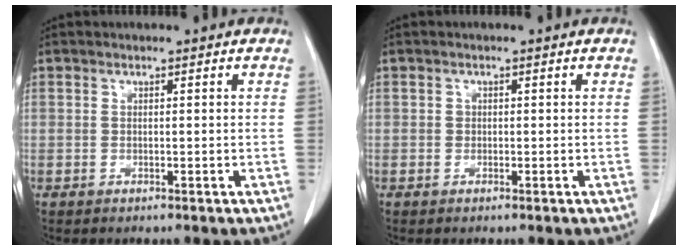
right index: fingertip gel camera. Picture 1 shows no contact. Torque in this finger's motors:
{"motor_torque": [0.11, -0.03, -0.01, 0.01]}